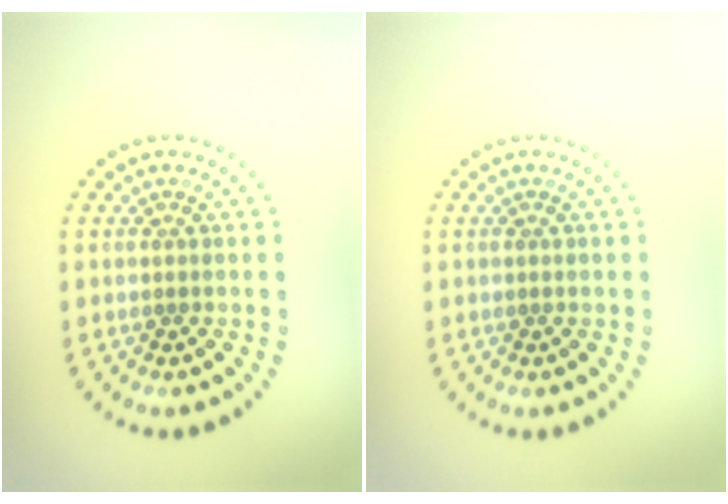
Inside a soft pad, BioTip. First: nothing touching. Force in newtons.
{"total": 0.0}